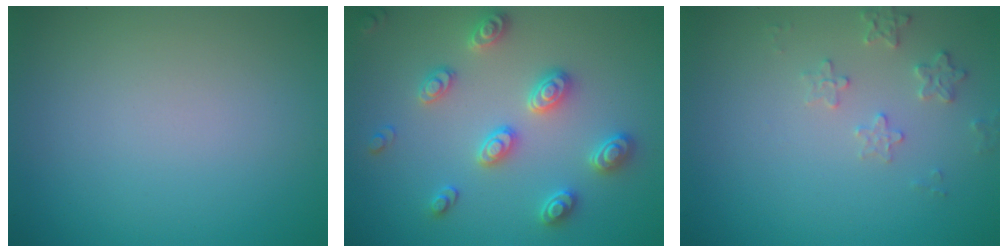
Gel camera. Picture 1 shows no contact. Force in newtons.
{"total": 3.5, "press": 3.5, "slide": 0.5}
{"total": 1.9, "press": 1.8, "slide": 0.2}